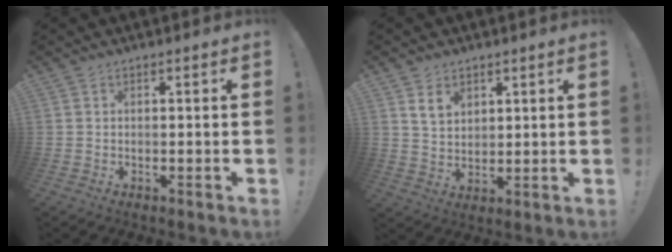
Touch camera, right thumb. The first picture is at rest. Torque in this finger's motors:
{"motor_torque": [-0.01, 0.36, 0.10, 0.11, 0.06]}